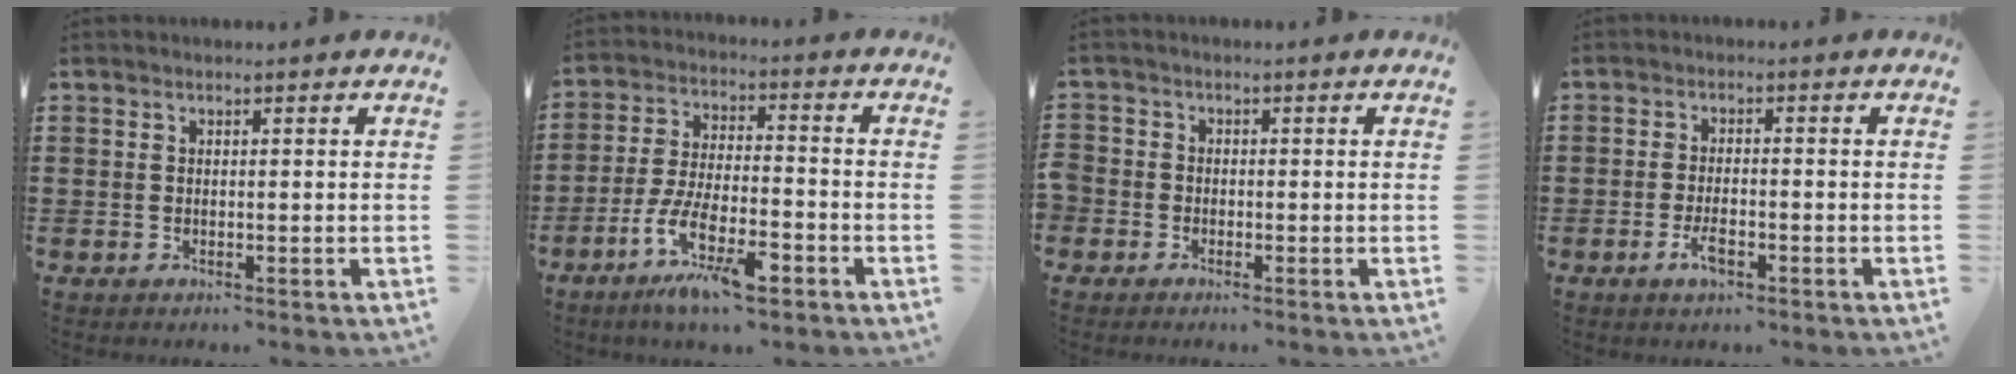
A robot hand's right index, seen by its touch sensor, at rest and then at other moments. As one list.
[{"total": 10.9, "force": [-6.2, 3.1, 8.4], "torque": [-0.177, -0.001, -0.117]}, {"total": 1.4, "force": [-1.0, 1.0, 0.1], "torque": [-0.006, 0.001, -0.022]}, {"total": 3.3, "force": [-1.5, 1.1, 2.7], "torque": [-0.052, -0.002, -0.028]}]